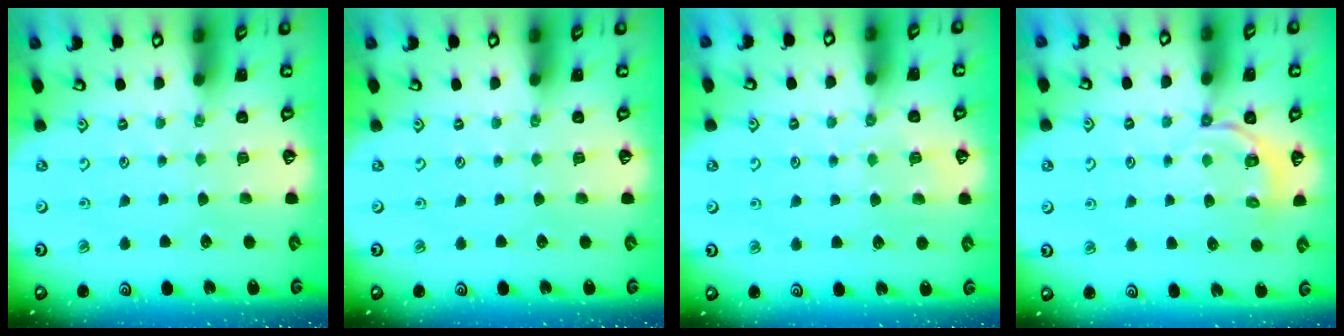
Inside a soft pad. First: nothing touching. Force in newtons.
{"total": 0.0}
{"total": 4.8, "press": 4.8, "slide": 0.7}
{"total": 4.4, "press": 3.8, "slide": 2.1}